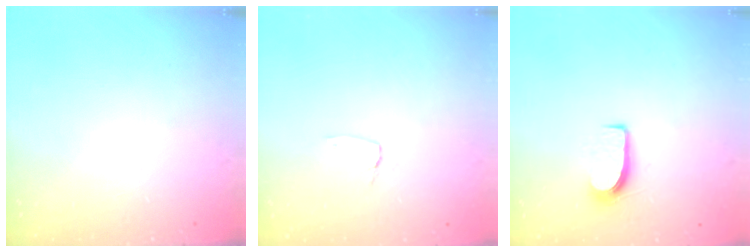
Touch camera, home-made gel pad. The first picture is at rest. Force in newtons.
{"total": 2.6, "press": 2.6, "slide": 0.2}
{"total": 6.5, "press": 6.4, "slide": 0.6}